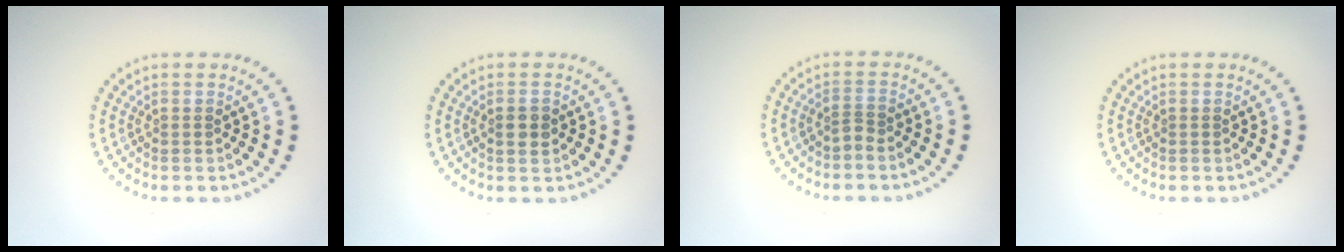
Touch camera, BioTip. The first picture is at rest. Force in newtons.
{"total": 1.5, "press": 1.4, "slide": 0.3}
{"total": 0.8, "press": 0.4, "slide": 0.7}
{"total": 0.0}